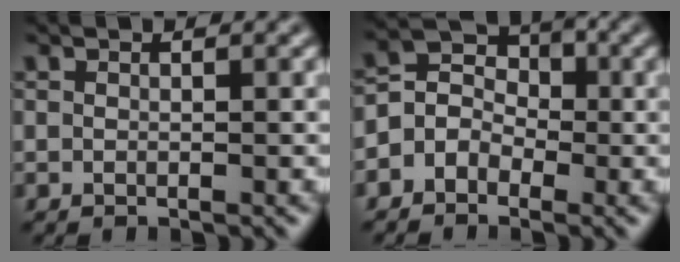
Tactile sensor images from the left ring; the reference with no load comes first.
{"total": 3.5, "force": [-1.4, 3.0, 1.2], "torque": [-0.004, 0.013, -0.040]}